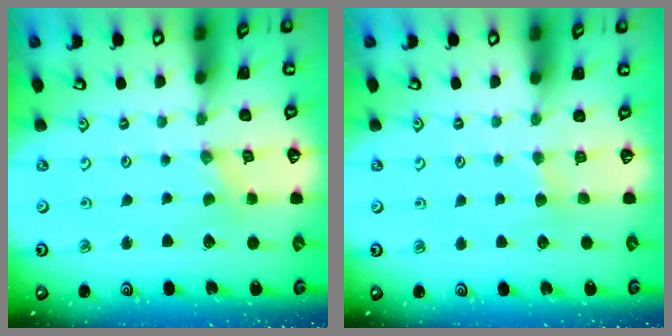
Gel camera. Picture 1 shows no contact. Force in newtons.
{"total": 2.9, "press": 2.9, "slide": 0.4}